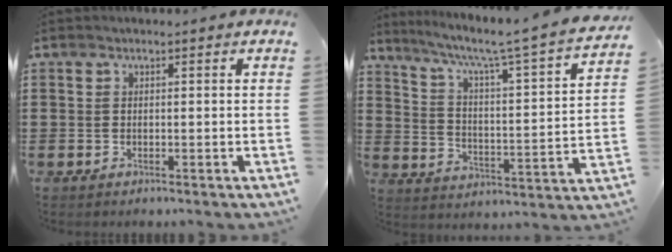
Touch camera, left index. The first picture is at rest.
{"total": 5.5, "force": [4.2, -0.4, 3.4], "torque": [-0.086, -0.044, 0.058]}